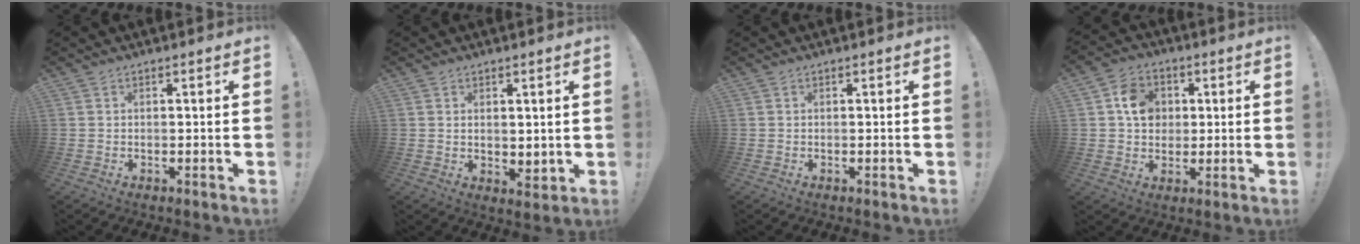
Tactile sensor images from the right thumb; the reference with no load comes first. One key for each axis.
{"total": 3.4, "fx": 2.1, "fy": 2.4, "fz": 1.3, "tx": -0.005, "ty": -0.015, "tz": 0.036}
{"total": 0.0}
{"total": 10.0, "fx": 1.8, "fy": 8.6, "fz": 4.9, "tx": -0.063, "ty": 0.008, "tz": 0.039}